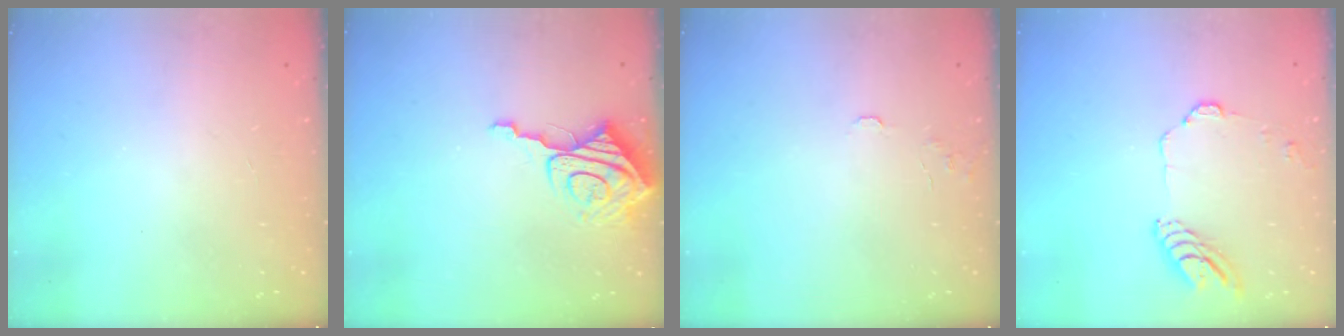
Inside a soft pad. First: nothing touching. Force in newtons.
{"total": 9.7, "press": 9.6, "slide": 1.1}
{"total": 4.4, "press": 4.4, "slide": 0.4}
{"total": 9.1, "press": 9.1, "slide": 0.4}